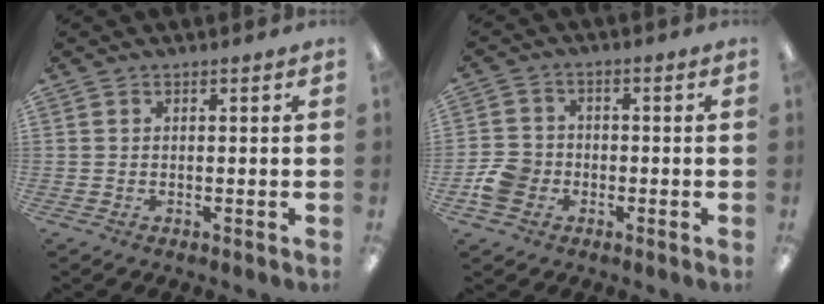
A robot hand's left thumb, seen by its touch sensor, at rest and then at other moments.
{"total": 6.5, "force": [-2.4, 5.3, 2.9], "torque": [-0.066, 0.013, -0.042]}